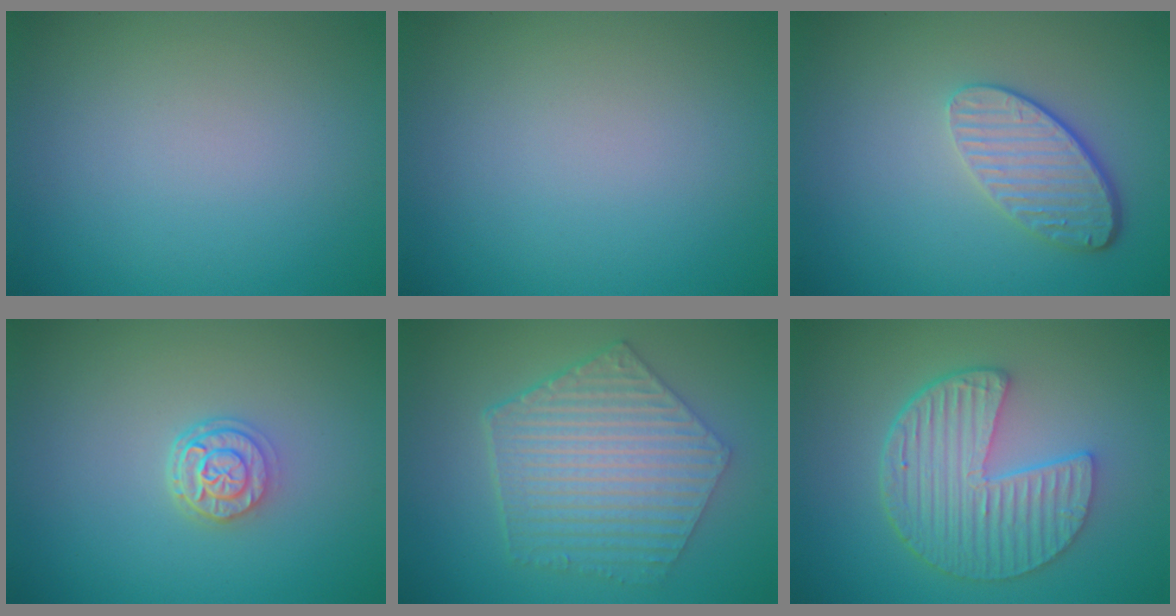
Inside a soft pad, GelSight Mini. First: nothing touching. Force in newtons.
{"total": 0.0}
{"total": 3.6, "press": 2.8, "slide": 2.3}
{"total": 2.7, "press": 2.2, "slide": 1.6}
{"total": 6.9, "press": 5.0, "slide": 4.8}
{"total": 6.4, "press": 4.8, "slide": 4.2}